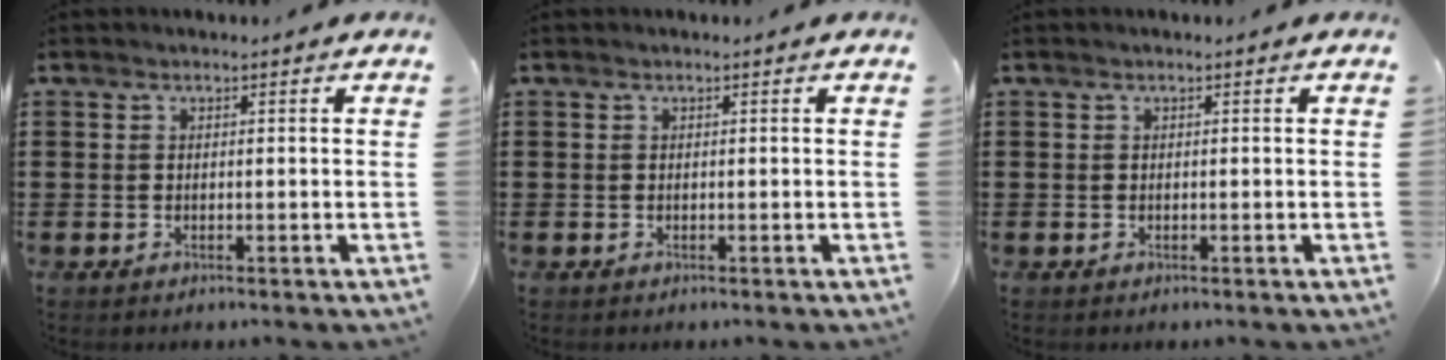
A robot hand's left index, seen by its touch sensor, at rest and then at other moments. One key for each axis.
{"total": 0.0}
{"total": 0.0}